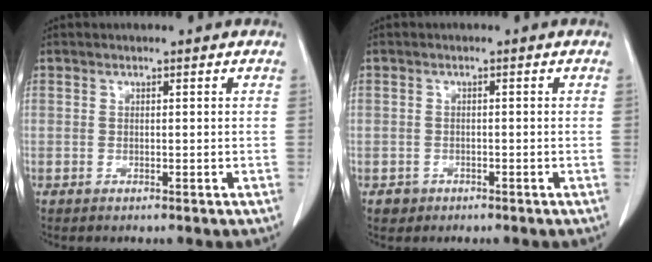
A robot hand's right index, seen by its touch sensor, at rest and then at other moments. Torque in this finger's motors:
{"motor_torque": [-0.28, -0.04, -0.78, -0.13]}